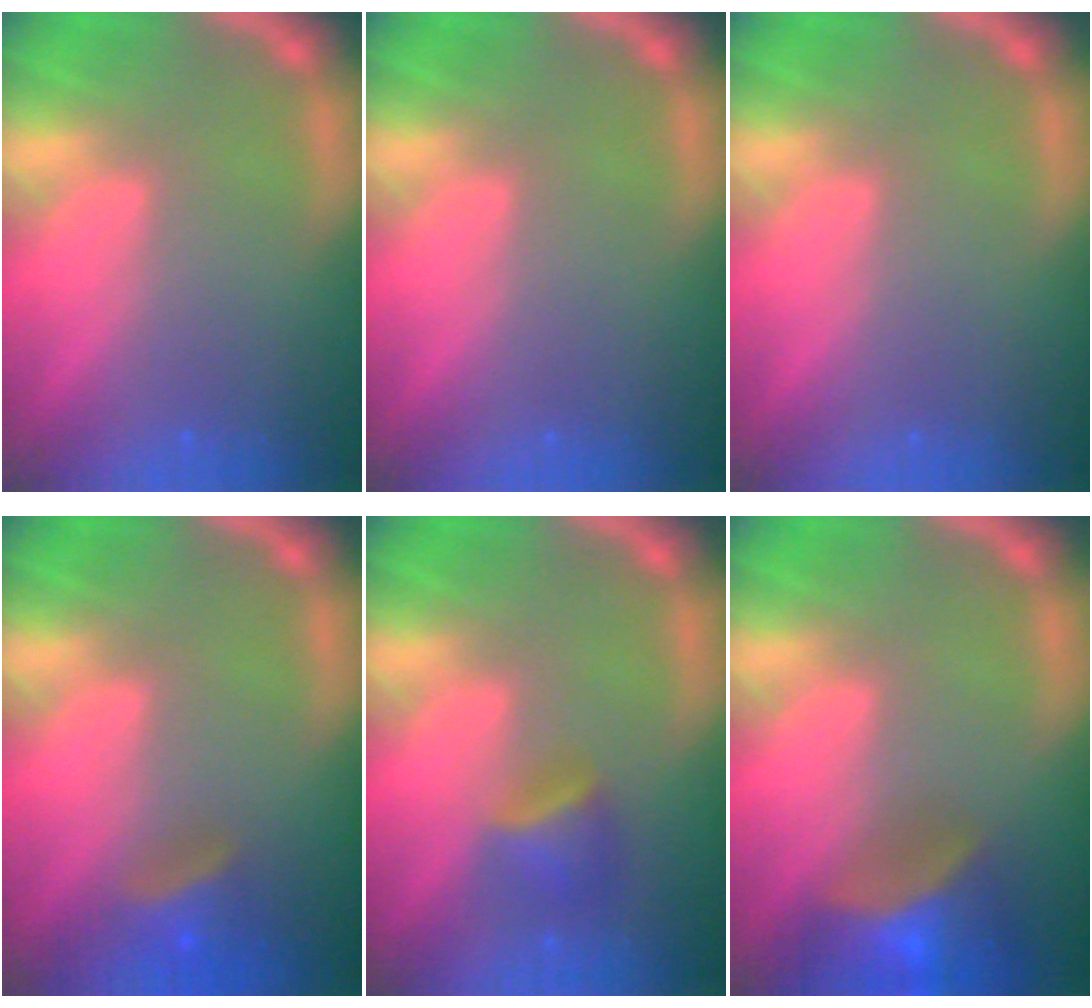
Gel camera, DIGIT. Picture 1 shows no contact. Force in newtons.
{"total": 0.0}
{"total": 0.0}
{"total": 3.4}
{"total": 2.9}
{"total": 7.5}